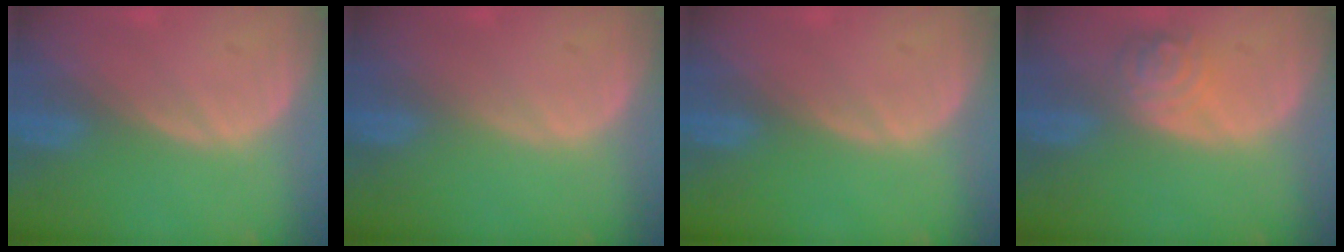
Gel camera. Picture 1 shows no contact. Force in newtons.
{"total": 0.0}
{"total": 0.0}
{"total": 4.7, "press": 4.2, "slide": 2.1}